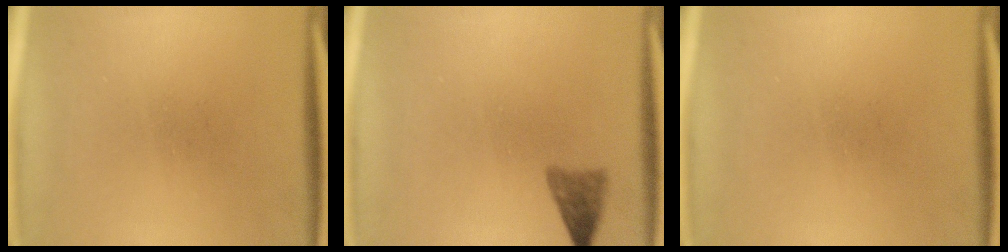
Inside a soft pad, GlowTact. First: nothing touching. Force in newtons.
{"total": 2.4}
{"total": 0.0}